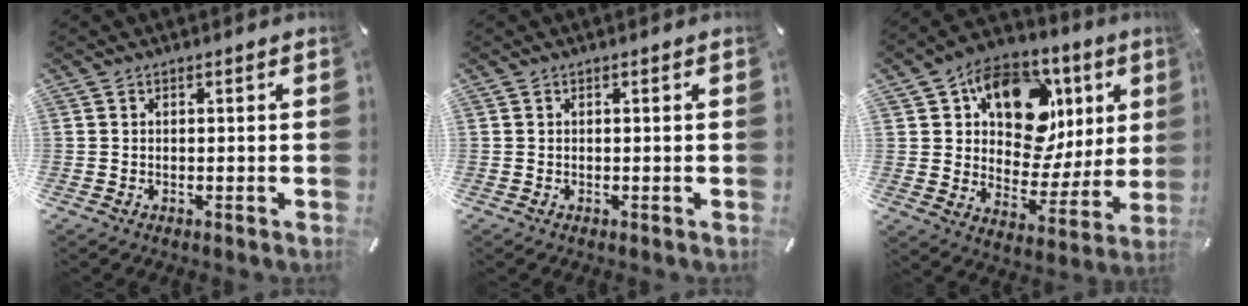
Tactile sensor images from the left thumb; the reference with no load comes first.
{"total": 0.0}
{"total": 17.3, "force": [7.7, 11.9, 9.9], "torque": [-0.150, -0.031, 0.137]}